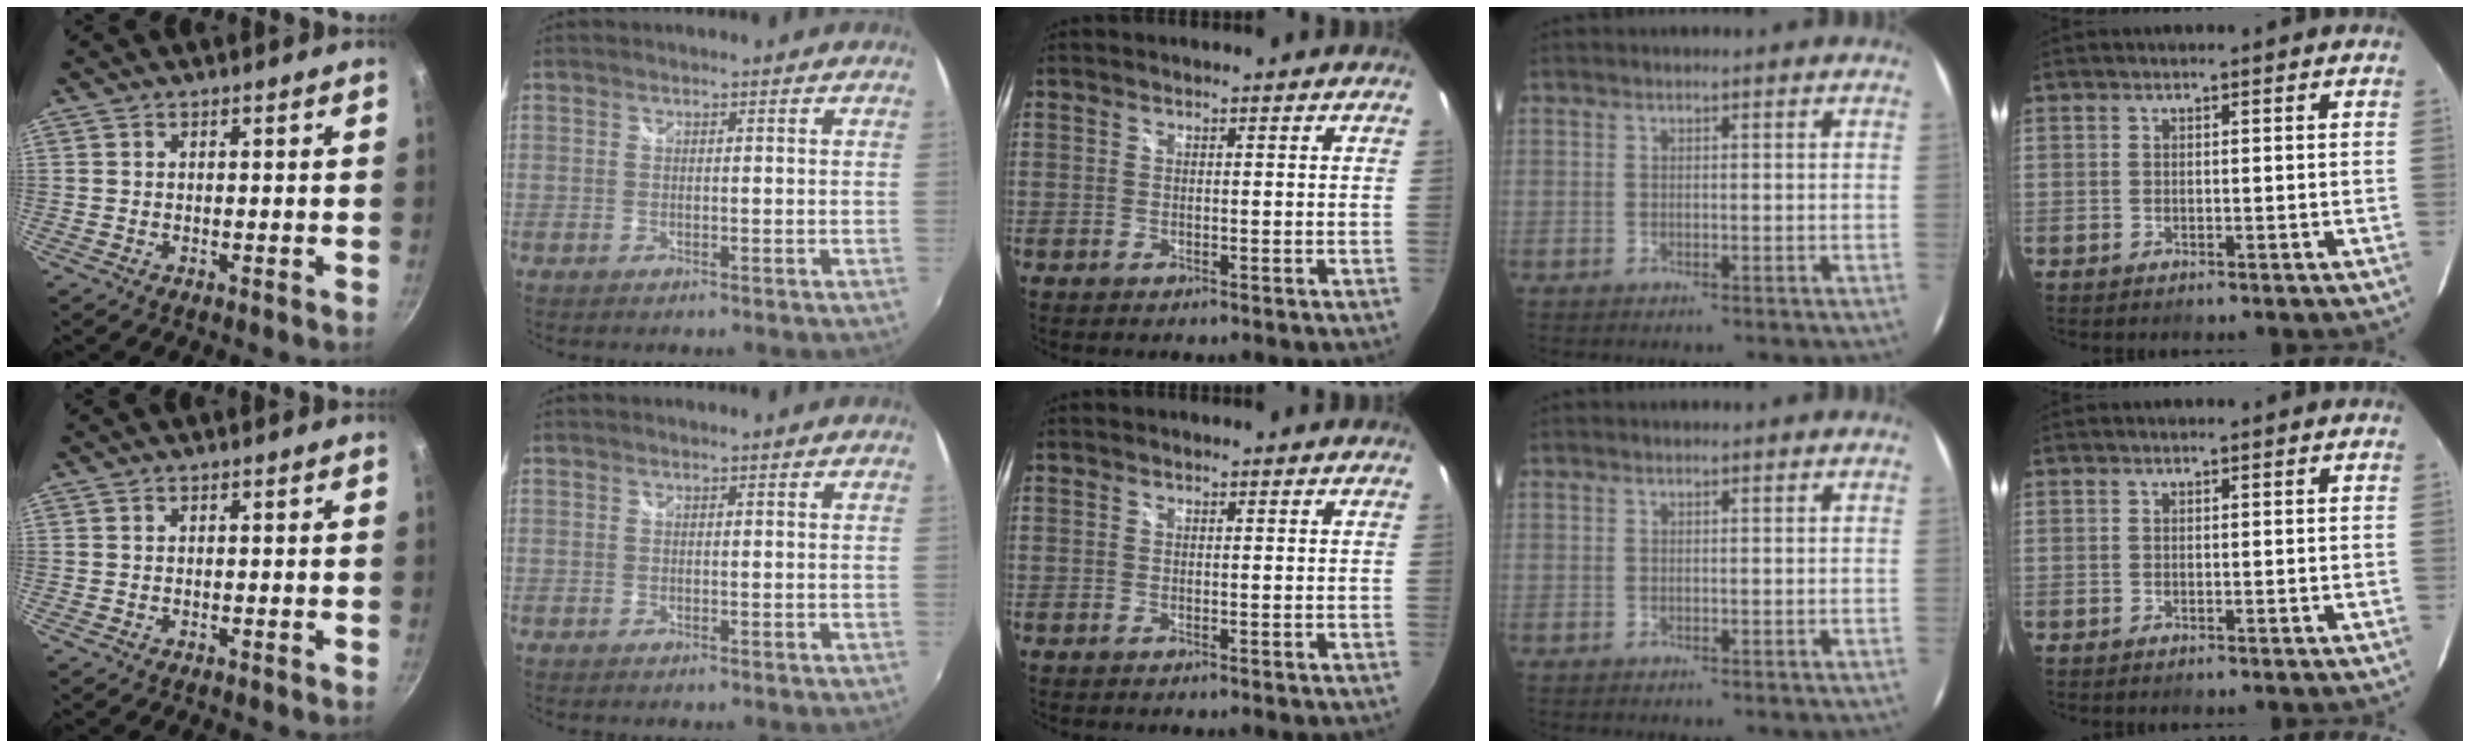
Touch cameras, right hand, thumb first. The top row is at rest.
{}